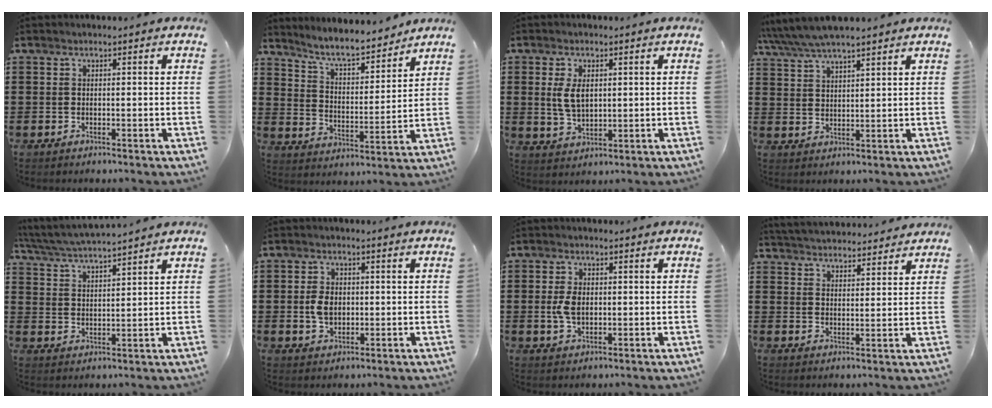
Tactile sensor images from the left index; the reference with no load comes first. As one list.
[{"total": 6.9, "force": [6.4, 0.7, 2.6], "torque": [-0.076, -0.039, 0.110]}, {"total": 4.9, "force": [1.1, 2.8, 3.9], "torque": [-0.083, 0.003, 0.016]}, {"total": 5.3, "force": [4.6, 1.0, 2.4], "torque": [-0.061, -0.013, 0.083]}, {"total": 4.6, "force": [4.4, -0.3, 1.3], "torque": [-0.043, -0.022, 0.075]}, {"total": 4.1, "force": [0.0, 2.7, 3.0], "torque": [-0.070, 0.007, -0.003]}, {"total": 4.0, "force": [0.2, 2.4, 3.2], "torque": [-0.079, 0.001, -0.002]}, {"total": 4.0, "force": [4.0, 0.3, -0.1], "torque": [-0.014, -0.018, 0.072]}]